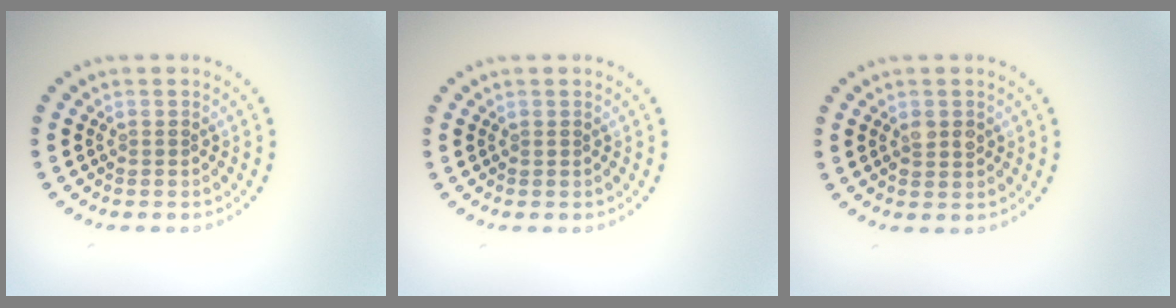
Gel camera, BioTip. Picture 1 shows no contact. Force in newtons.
{"total": 0.0}
{"total": 1.7, "press": 1.7, "slide": 0.1}